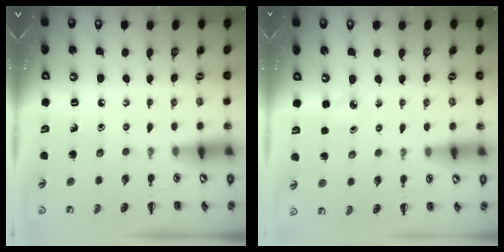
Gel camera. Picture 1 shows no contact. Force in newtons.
{"total": 4.2, "press": 3.9, "slide": 1.5}